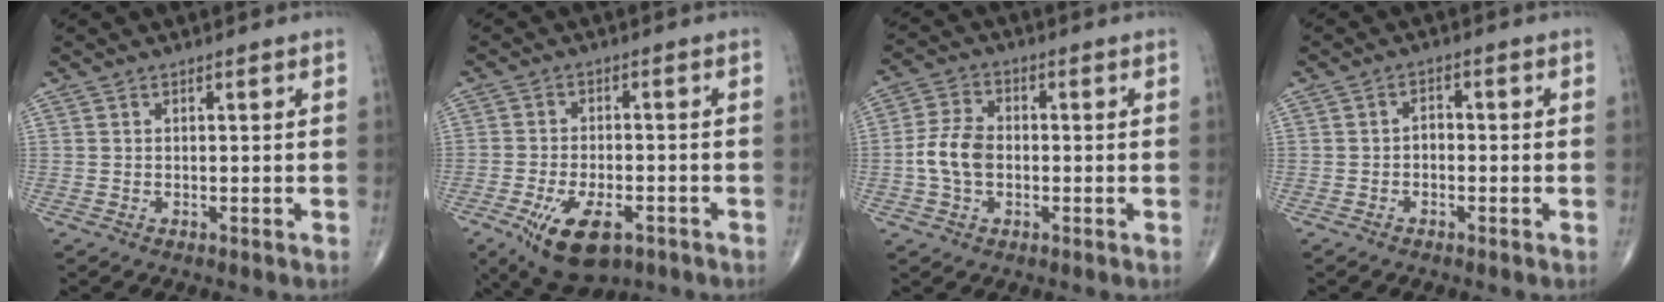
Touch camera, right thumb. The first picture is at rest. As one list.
[{"total": 11.6, "force": [-5.7, 5.7, 8.4], "torque": [-0.143, 0.011, -0.084]}, {"total": 7.4, "force": [-1.0, 5.0, 5.4], "torque": [-0.105, 0.018, -0.026]}, {"total": 1.9, "force": [-0.5, 1.3, 1.3], "torque": [-0.007, 0.013, -0.015]}]